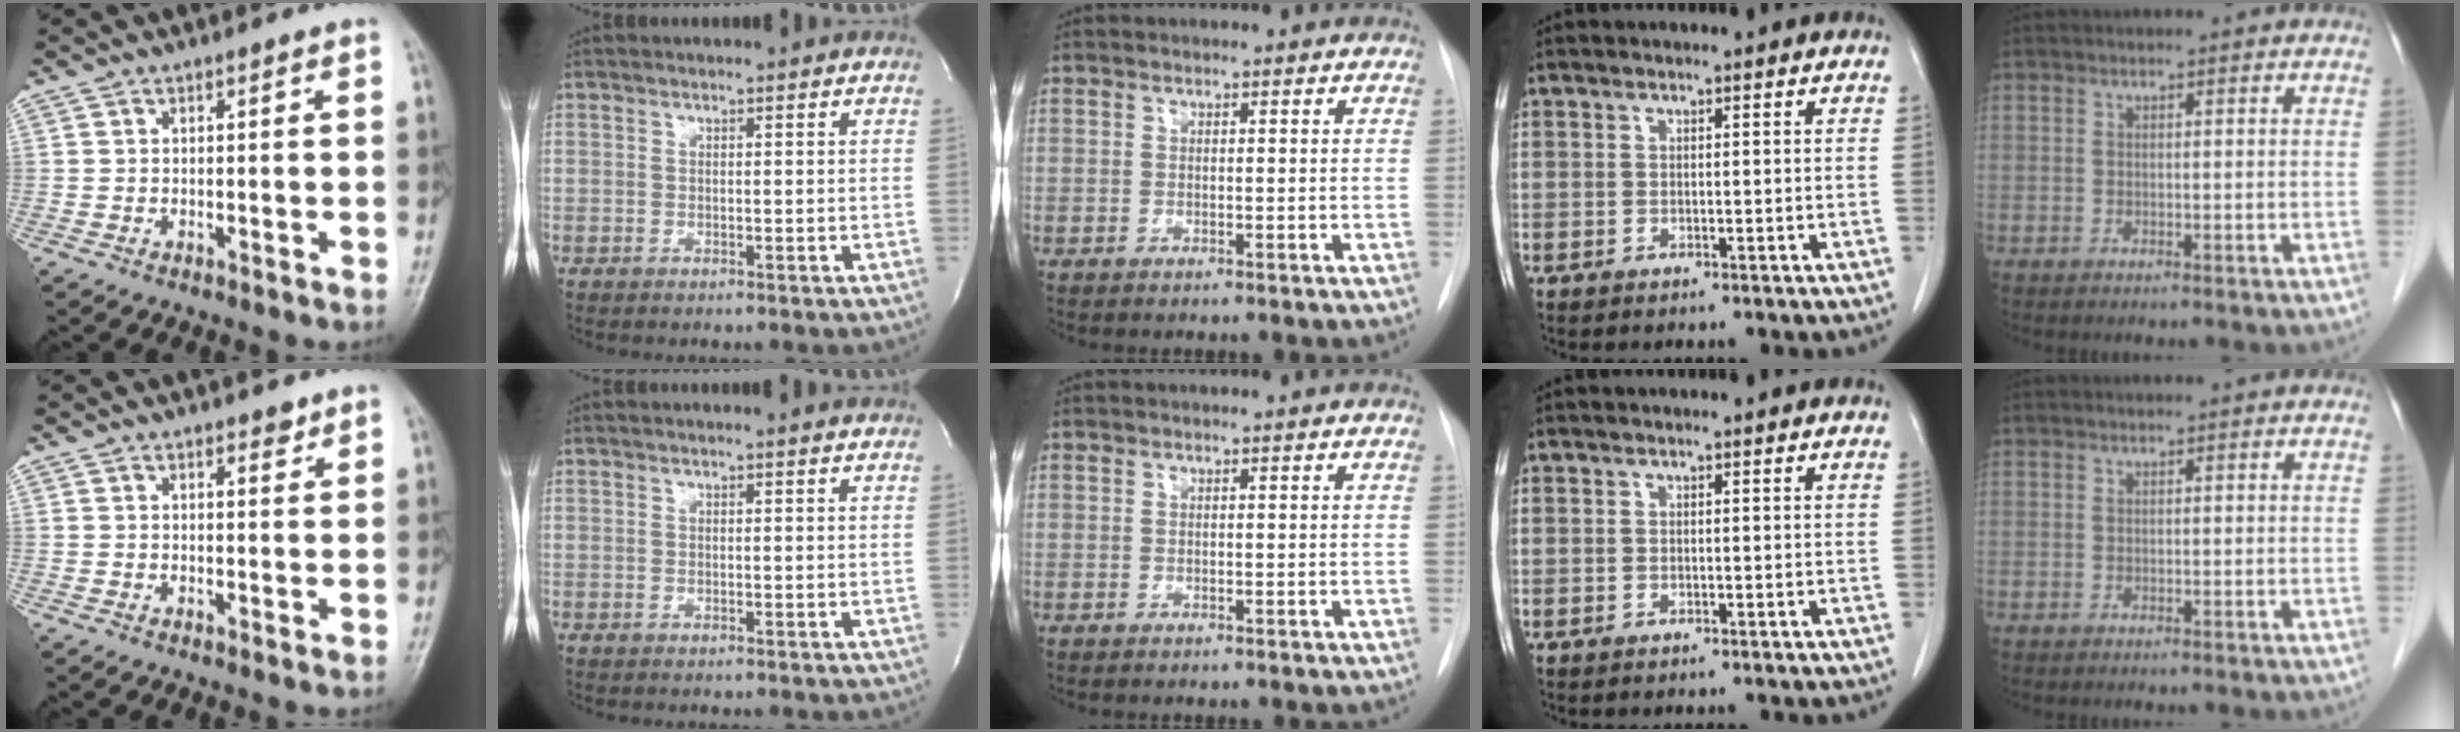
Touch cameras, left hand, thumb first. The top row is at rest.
{"thumb": {"total": 1.9, "force": [1.4, 0.8, 1.0], "torque": [-0.005, -0.007, 0.017]}, "index": {"total": 0.9, "force": [0.9, -0.1, 0.3], "torque": [-0.016, 0.001, 0.011]}}